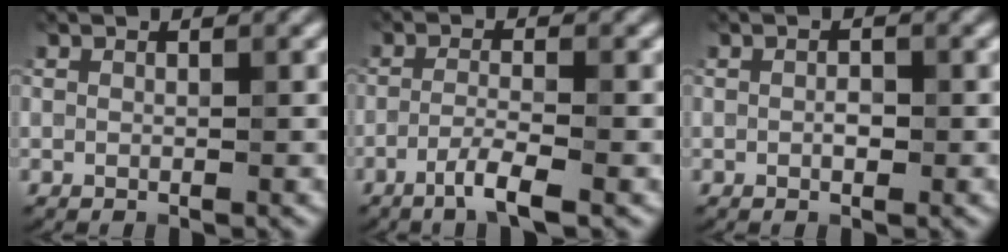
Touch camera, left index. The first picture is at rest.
{"total": 2.9, "force": [-1.6, 0.3, 2.4], "torque": [-0.042, 0.004, -0.040]}
{"total": 1.0, "force": [-0.1, 0.6, 0.9], "torque": [-0.015, 0.000, -0.001]}